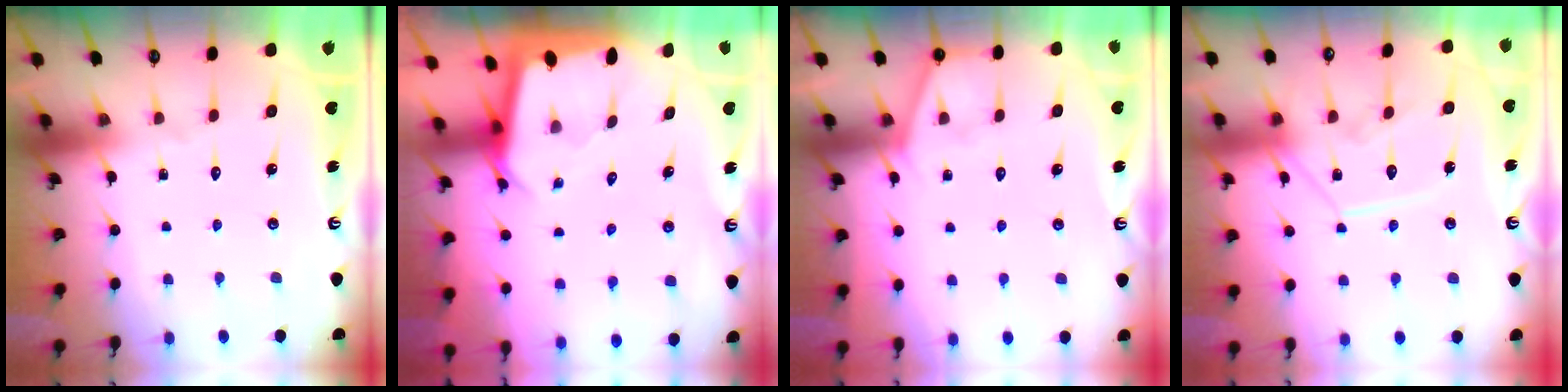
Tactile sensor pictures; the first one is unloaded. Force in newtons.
{"total": 2.4, "press": 2.4, "slide": 0.2}
{"total": 4.1, "press": 4.1, "slide": 0.4}
{"total": 11.1, "press": 11.1, "slide": 0.9}